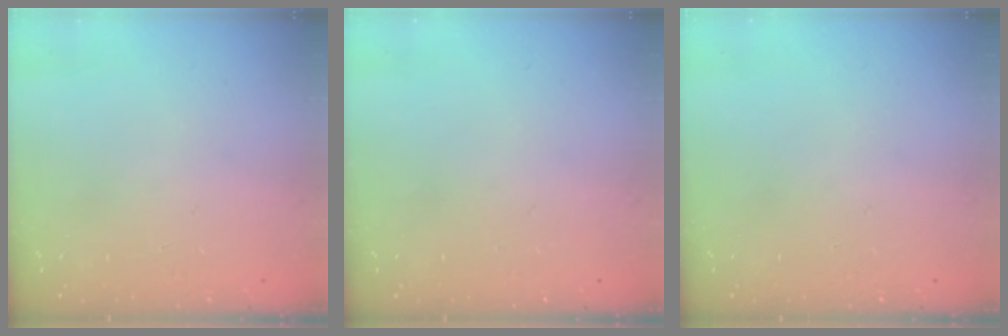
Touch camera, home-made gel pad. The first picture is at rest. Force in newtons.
{"total": 0.0}
{"total": 0.0}